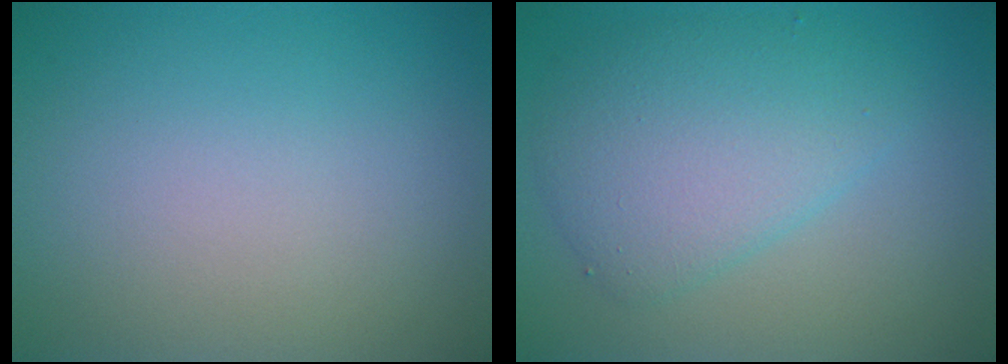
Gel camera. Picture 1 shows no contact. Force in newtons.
{"total": 5.1, "press": 5.1, "slide": 0.2}